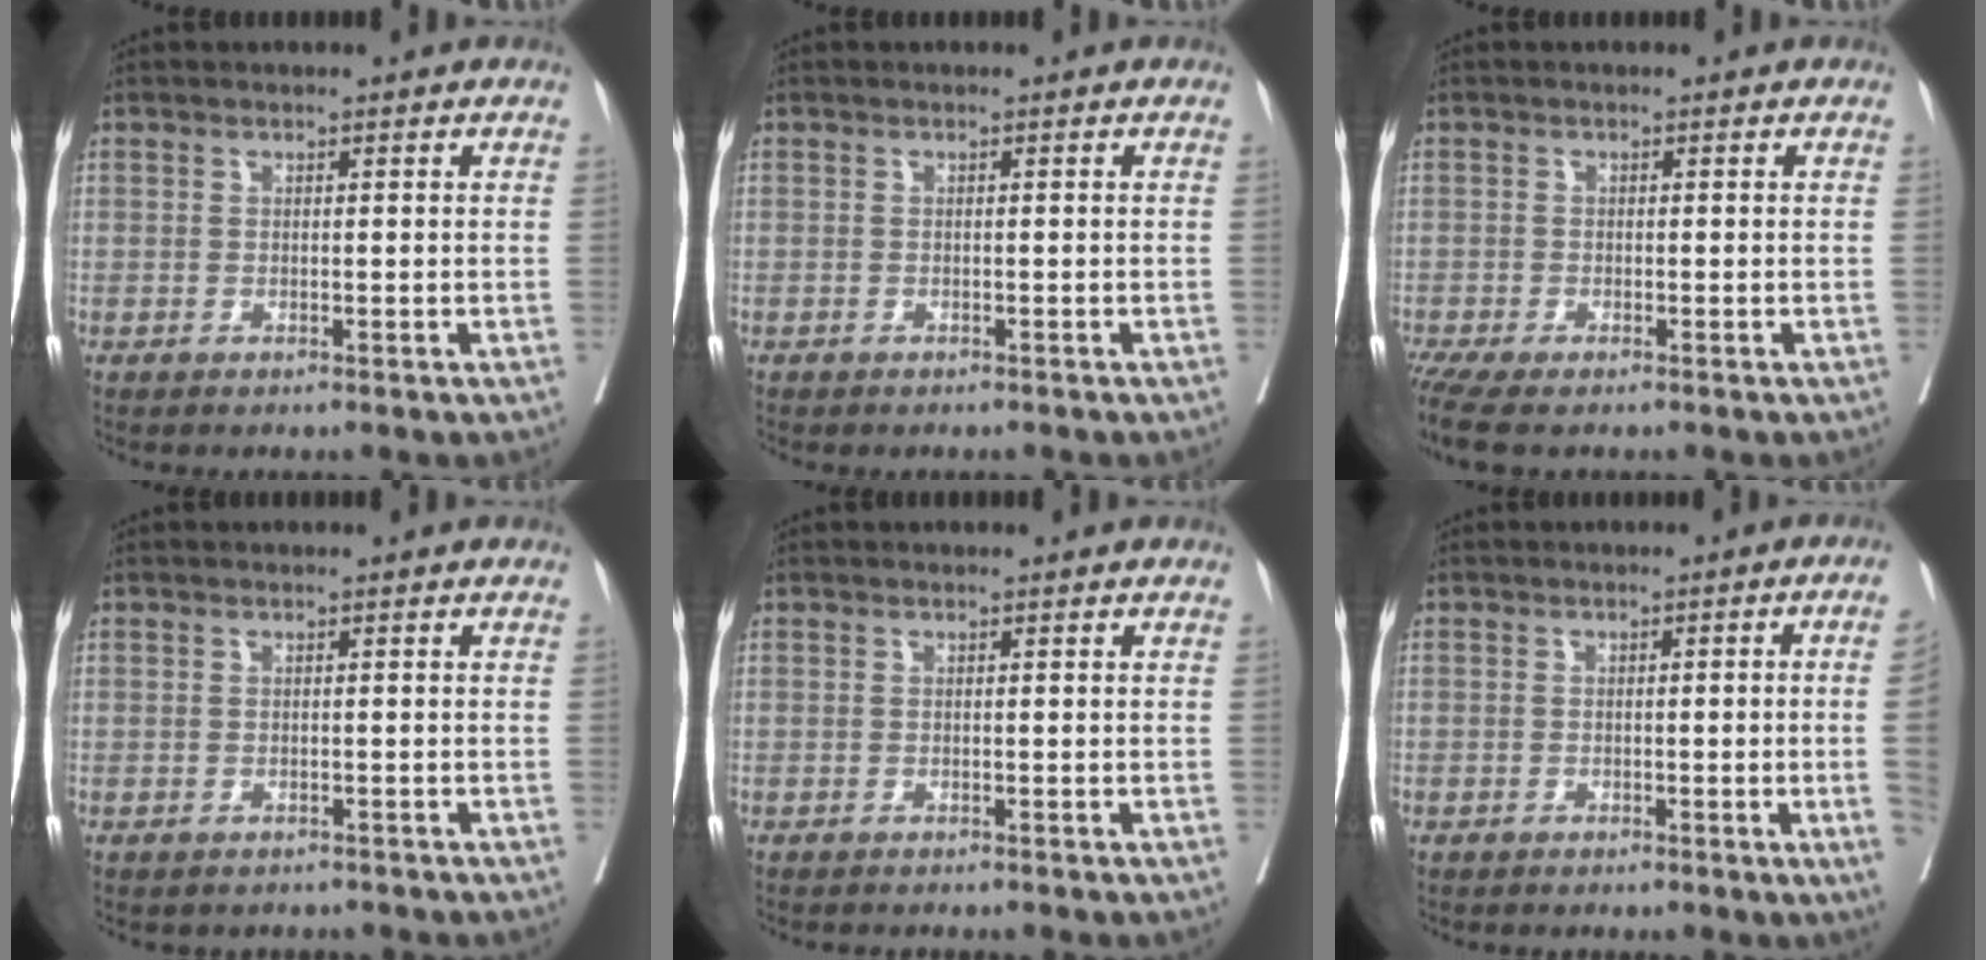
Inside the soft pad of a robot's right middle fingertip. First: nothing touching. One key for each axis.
{"total": 1.2, "fx": -1.0, "fy": 0.5, "fz": 0.2, "tx": -0.012, "ty": 0.001, "tz": -0.015}
{"total": 4.6, "fx": -3.6, "fy": 0.8, "fz": 2.8, "tx": -0.050, "ty": -0.011, "tz": -0.065}
{"total": 2.0, "fx": -1.7, "fy": 1.0, "fz": 0.1, "tx": -0.006, "ty": -0.001, "tz": -0.024}
{"total": 1.1, "fx": -1.0, "fy": 0.1, "fz": 0.3, "tx": -0.010, "ty": -0.004, "tz": -0.014}
{"total": 5.3, "fx": -0.9, "fy": -1.3, "fz": 5.1, "tx": -0.056, "ty": -0.002, "tz": -0.012}